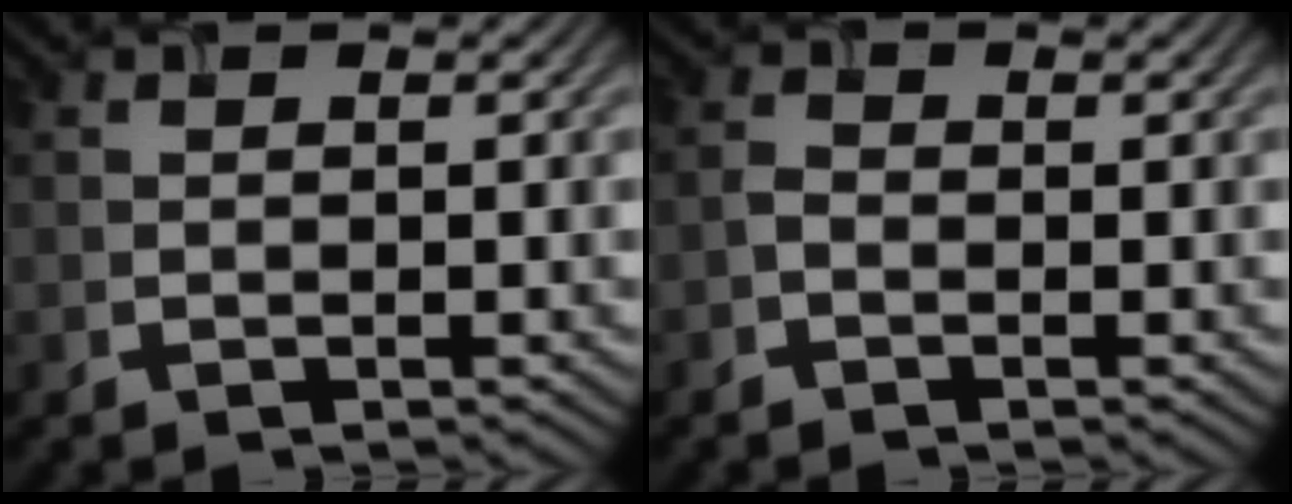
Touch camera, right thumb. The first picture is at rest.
{"total": 1.2, "force": [-0.8, 0.6, 0.6], "torque": [-0.014, 0.002, -0.021]}